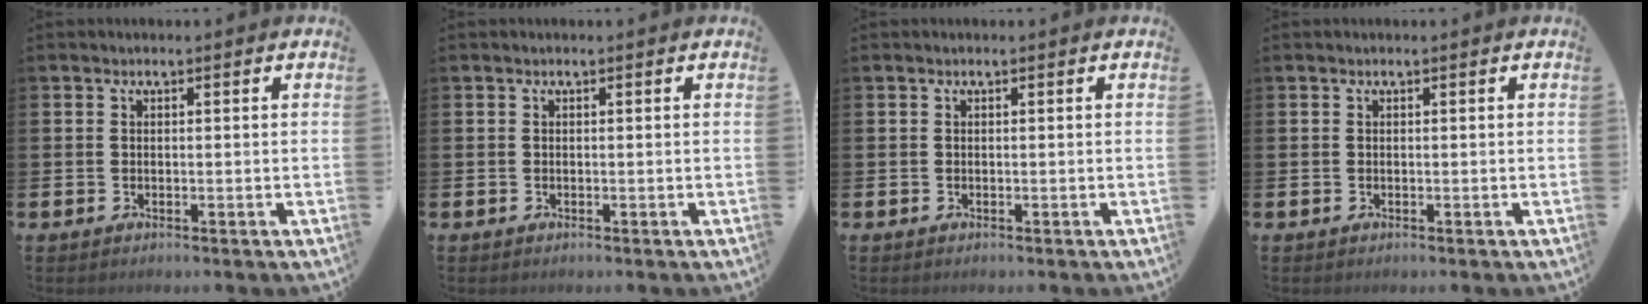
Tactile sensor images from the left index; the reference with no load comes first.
{"total": 0.0}
{"total": 0.0}
{"total": 0.0}